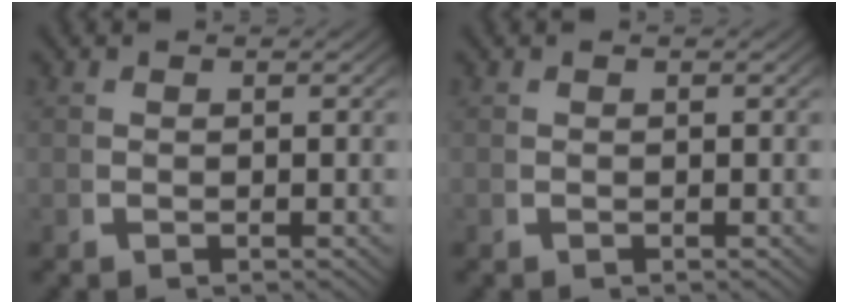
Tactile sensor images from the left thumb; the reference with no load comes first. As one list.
[{"total": 0.0}]